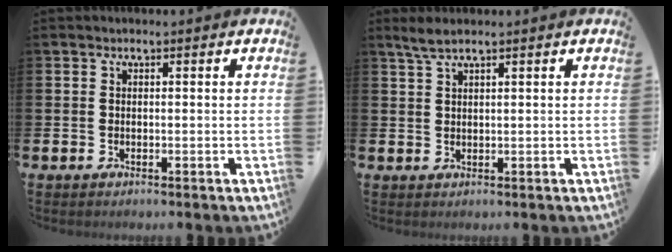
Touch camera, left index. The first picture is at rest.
{"total": 2.5, "force": [1.9, 0.4, 1.6], "torque": [-0.042, 0.007, 0.035]}